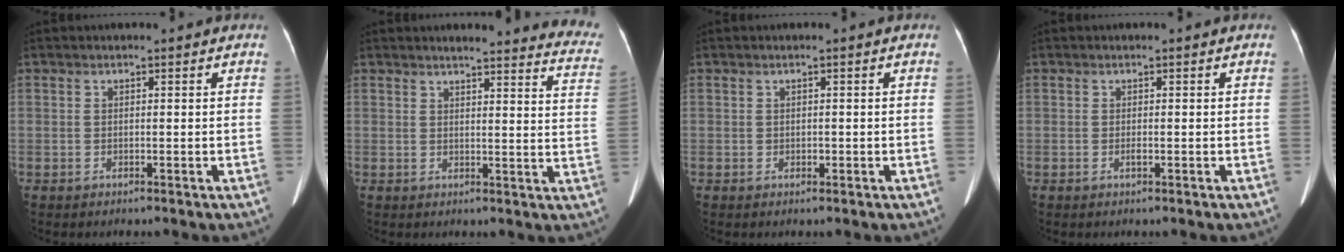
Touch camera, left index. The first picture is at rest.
{"total": 16.2, "force": [15.6, 1.4, 4.4], "torque": [-0.024, -0.085, 0.143]}
{"total": 0.6, "force": [-0.2, 0.4, 0.3], "torque": [-0.005, 0.000, -0.002]}
{"total": 0.5, "force": [-0.3, 0.1, 0.5], "torque": [-0.012, -0.002, -0.001]}